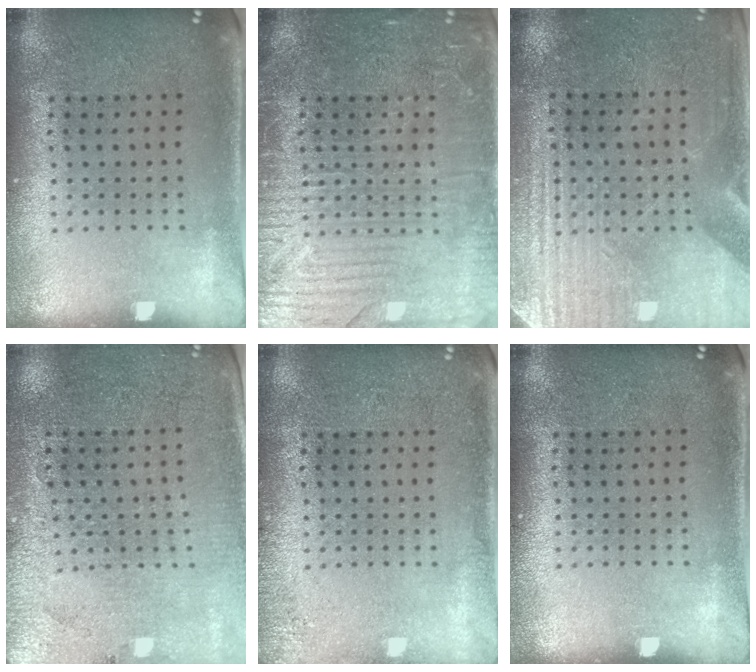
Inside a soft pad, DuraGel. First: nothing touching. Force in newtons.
{"total": 3.8, "press": 3.8, "slide": 0.4}
{"total": 3.4, "press": 3.2, "slide": 1.2}
{"total": 2.8, "press": 2.8, "slide": 0.5}
{"total": 1.4, "press": 1.4, "slide": 0.2}
{"total": 0.0}